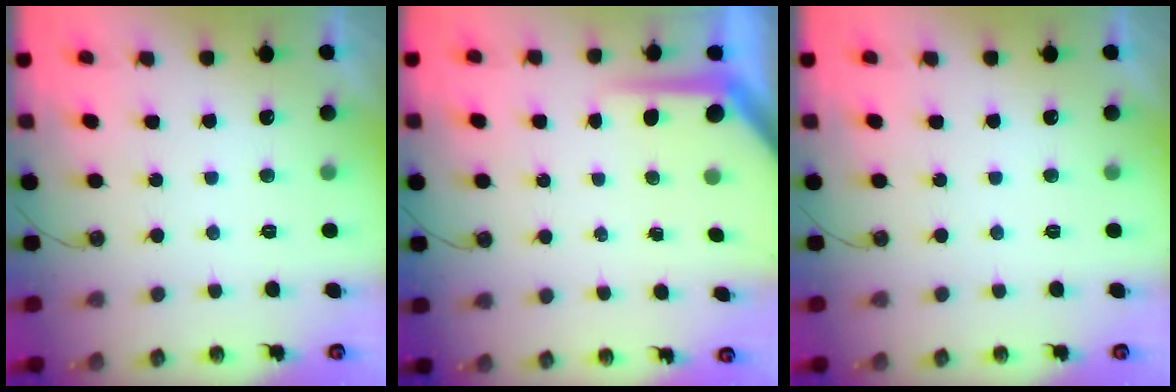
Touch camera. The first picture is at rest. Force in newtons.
{"total": 5.2, "press": 5.2, "slide": 0.4}
{"total": 0.0}